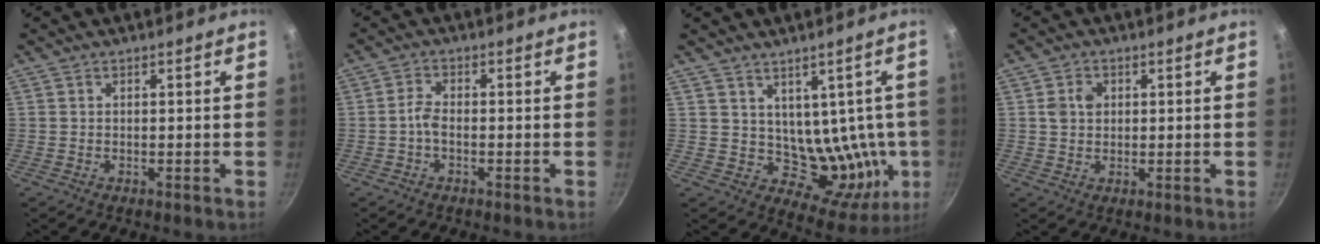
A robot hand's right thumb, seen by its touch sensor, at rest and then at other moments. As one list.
[{"total": 2.6, "force": [-1.0, 1.2, 2.0], "torque": [-0.046, 0.014, -0.027]}, {"total": 12.5, "force": [2.7, 9.5, 7.7], "torque": [-0.057, -0.034, 0.058]}, {"total": 3.5, "force": [0.7, 2.9, 1.9], "torque": [-0.021, 0.002, 0.009]}]